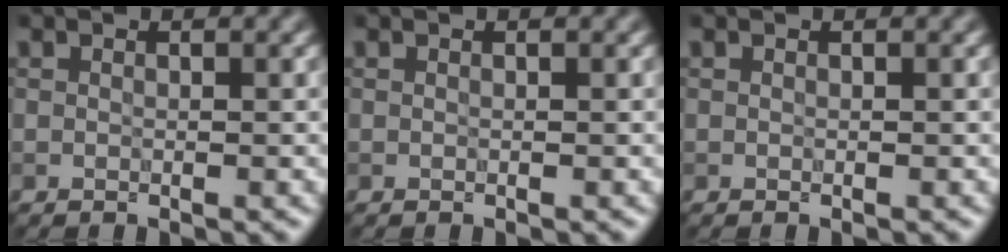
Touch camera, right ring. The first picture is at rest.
{"total": 0.0}
{"total": 0.0}